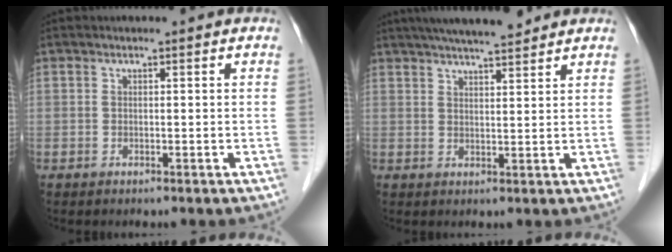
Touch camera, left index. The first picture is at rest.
{"total": 9.7, "force": [8.4, 1.0, 4.8], "torque": [-0.075, 0.023, 0.124]}